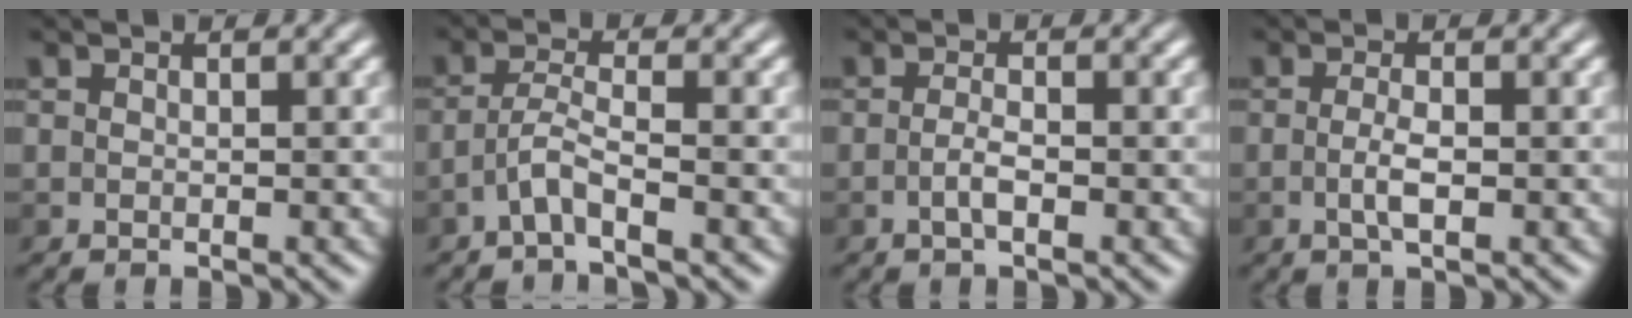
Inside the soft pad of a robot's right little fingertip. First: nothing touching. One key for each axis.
{"total": 2.2, "fx": -1.5, "fy": -0.1, "fz": 1.5, "tx": -0.039, "ty": 0.007, "tz": -0.035}
{"total": 1.4, "fx": -0.7, "fy": 0.1, "fz": 1.2, "tx": -0.026, "ty": 0.003, "tz": -0.014}
{"total": 1.8, "fx": -0.6, "fy": 0.4, "fz": 1.7, "tx": -0.037, "ty": 0.001, "tz": -0.011}